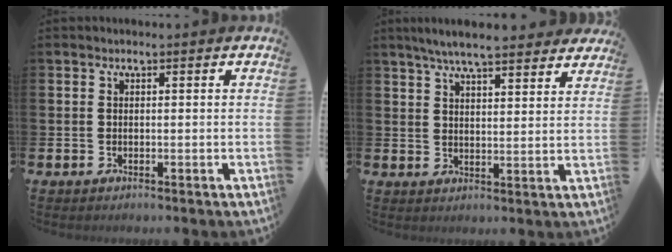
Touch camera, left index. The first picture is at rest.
{"total": 6.4, "force": [6.0, 0.7, 2.0], "torque": [-0.046, -0.030, 0.107]}